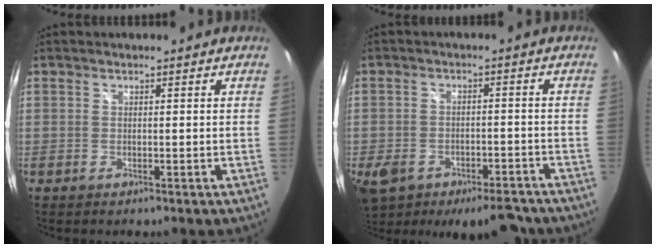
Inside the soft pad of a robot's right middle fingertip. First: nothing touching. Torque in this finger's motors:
{"motor_torque": [1.07, -1.07, 0.37, 0.07]}